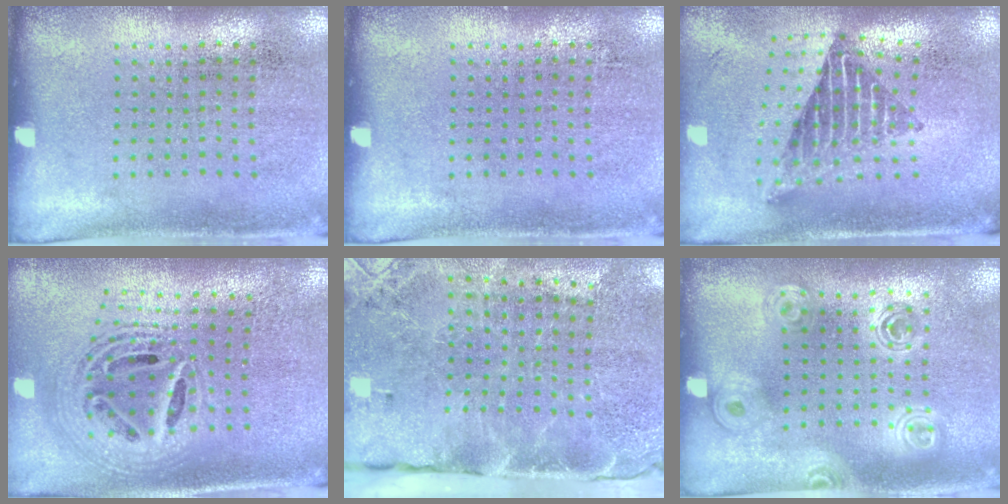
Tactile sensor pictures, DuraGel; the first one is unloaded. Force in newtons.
{"total": 0.0}
{"total": 2.3, "press": 1.6, "slide": 1.6}
{"total": 2.3, "press": 1.8, "slide": 1.6}
{"total": 4.0, "press": 3.2, "slide": 2.4}
{"total": 1.7, "press": 1.5, "slide": 0.7}